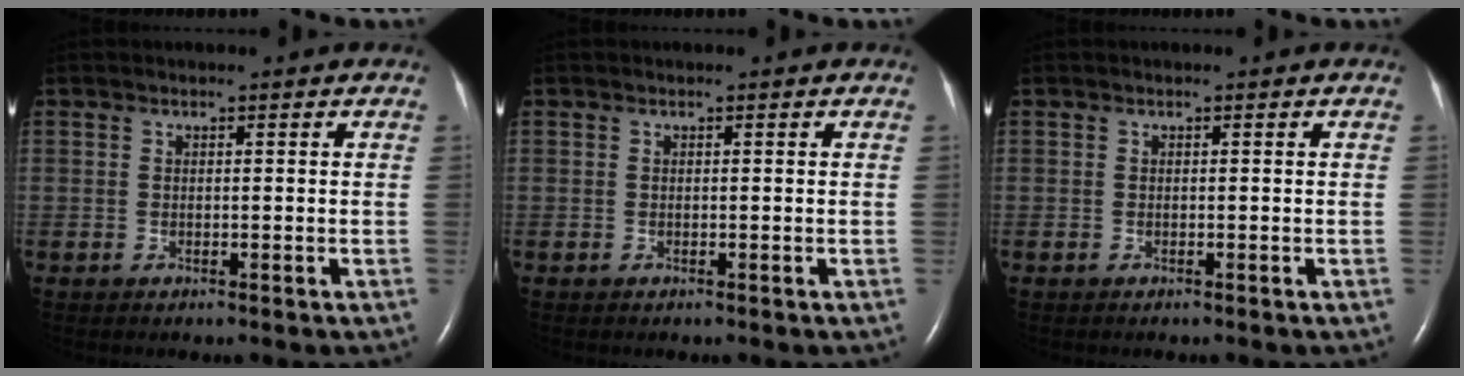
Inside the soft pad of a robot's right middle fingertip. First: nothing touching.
{"total": 0.0}
{"total": 0.0}